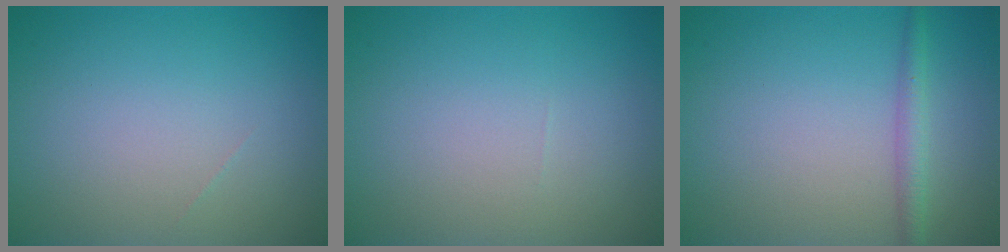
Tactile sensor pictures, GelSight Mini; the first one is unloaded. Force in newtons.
{"total": 0.0}
{"total": 1.8, "press": 1.8, "slide": 0.1}